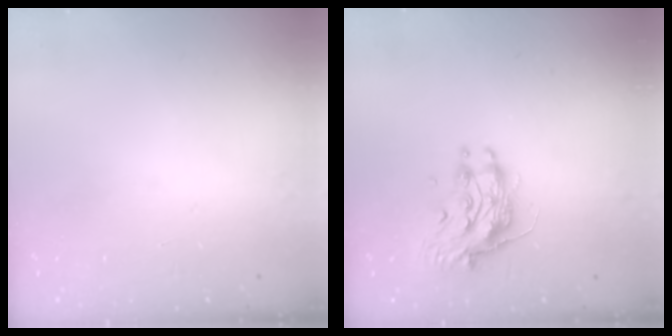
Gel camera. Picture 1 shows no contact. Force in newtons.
{"total": 10.6, "press": 10.6, "slide": 0.7}